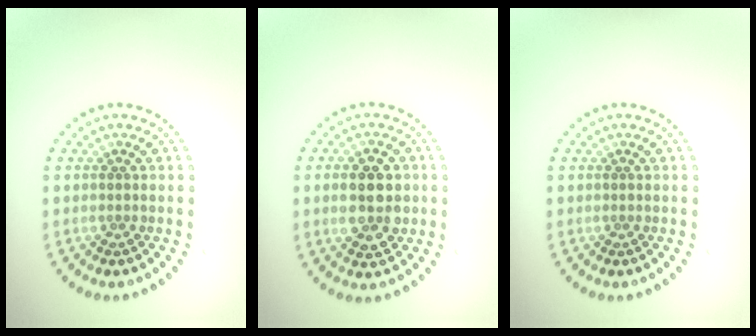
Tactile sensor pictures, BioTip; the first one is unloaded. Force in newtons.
{"total": 4.8, "press": 4.8, "slide": 0.2}
{"total": 0.0}